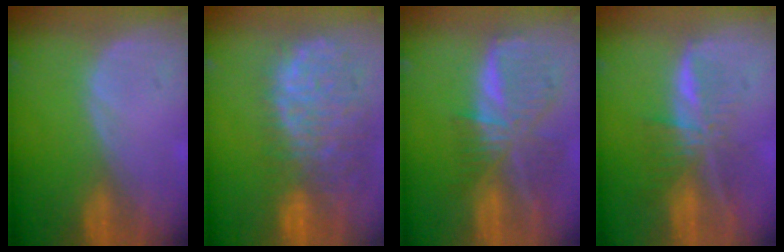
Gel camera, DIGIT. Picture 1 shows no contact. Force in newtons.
{"total": 13.5, "press": 11.1, "slide": 7.8}
{"total": 9.2, "press": 8.0, "slide": 4.5}
{"total": 7.6, "press": 6.4, "slide": 4.2}